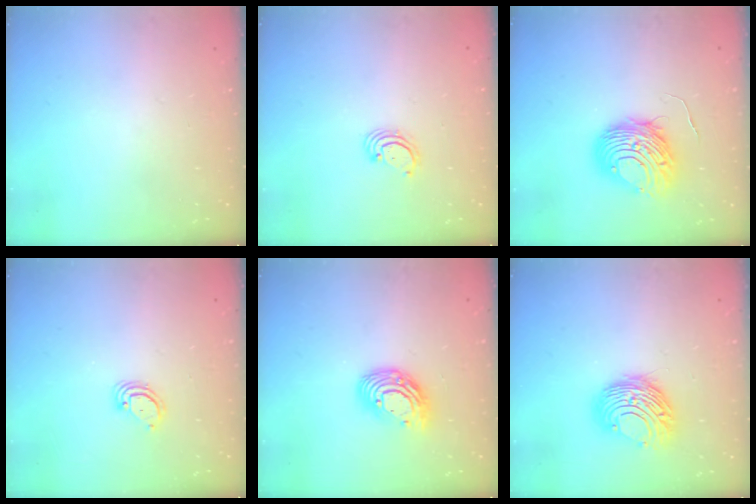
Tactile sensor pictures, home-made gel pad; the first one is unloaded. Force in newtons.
{"total": 2.5, "press": 2.5, "slide": 0.3}
{"total": 10.3, "press": 10.3, "slide": 1.0}
{"total": 3.6, "press": 3.6, "slide": 0.2}
{"total": 12.2, "press": 12.1, "slide": 1.1}
{"total": 10.9, "press": 10.9, "slide": 0.6}